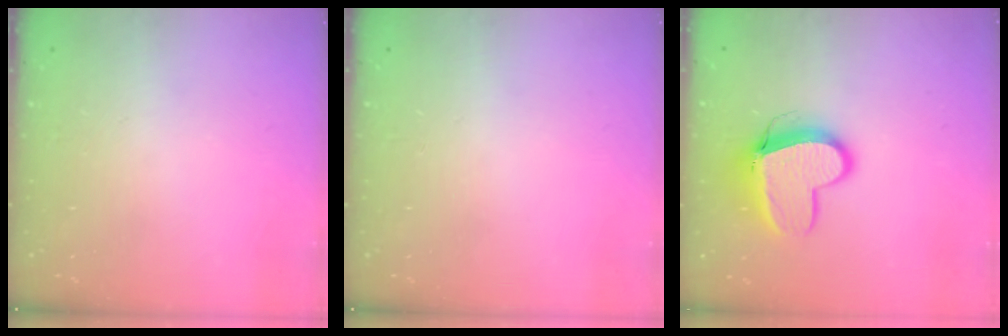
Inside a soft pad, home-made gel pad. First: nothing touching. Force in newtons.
{"total": 0.0}
{"total": 11.7, "press": 11.6, "slide": 1.3}